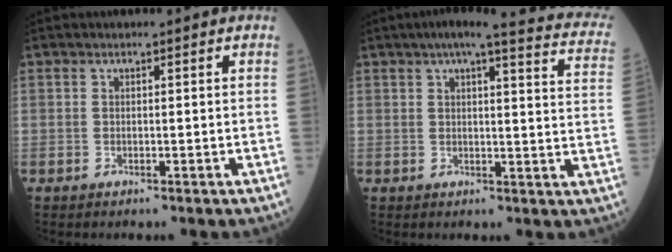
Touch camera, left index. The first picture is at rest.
{"total": 20.1, "force": [16.6, 2.1, 11.1], "torque": [-0.141, -0.007, 0.179]}